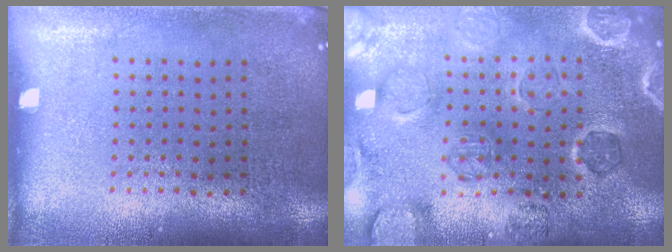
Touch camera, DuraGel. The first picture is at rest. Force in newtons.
{"total": 1.4, "press": 1.4, "slide": 0.2}